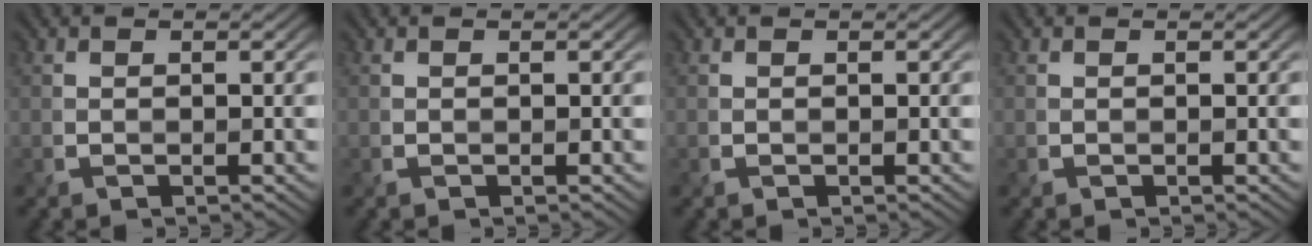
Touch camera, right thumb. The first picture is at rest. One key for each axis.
{"total": 0.0}
{"total": 0.0}
{"total": 0.0}